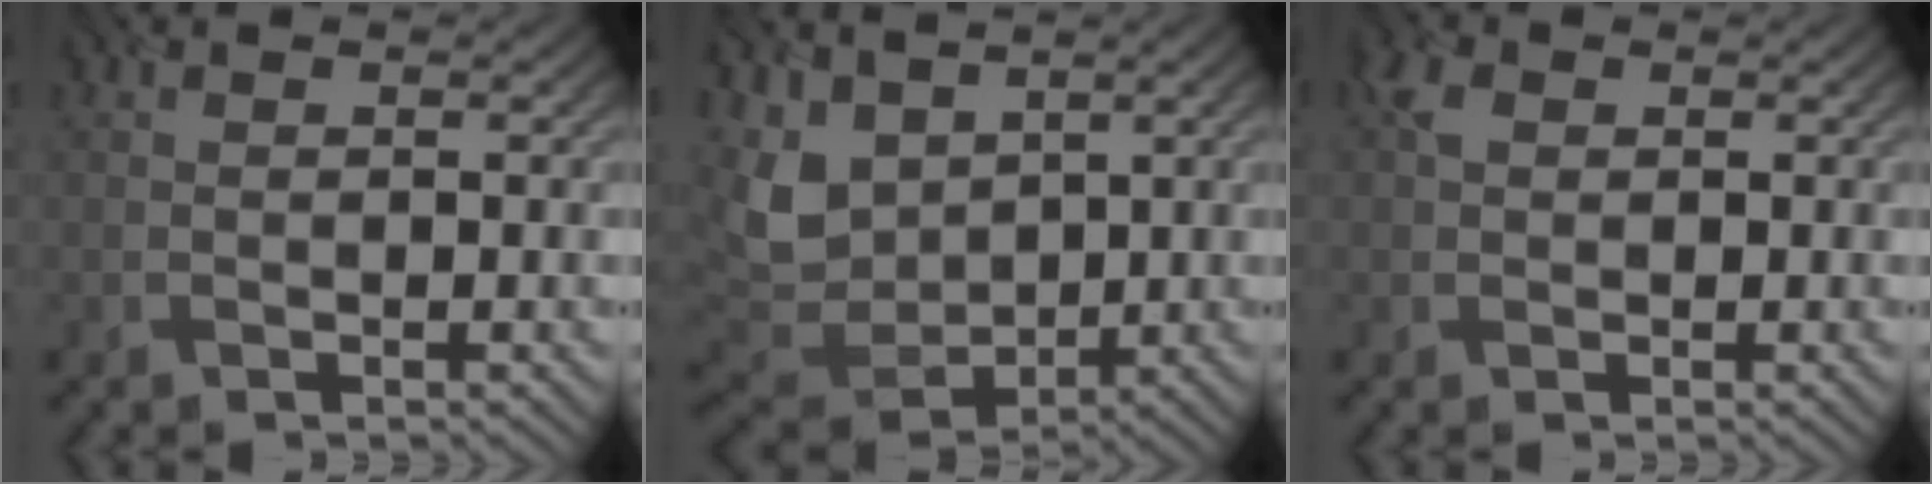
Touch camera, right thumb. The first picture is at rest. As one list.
[{"total": 8.7, "force": [3.7, 6.0, 5.2], "torque": [-0.157, -0.010, 0.077]}, {"total": 1.9, "force": [0.5, 1.5, 1.1], "torque": [-0.026, 0.005, 0.005]}]